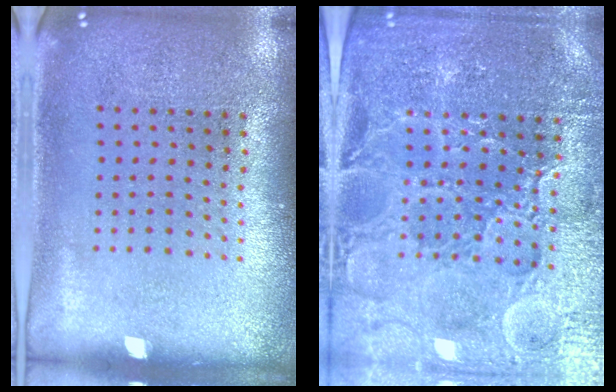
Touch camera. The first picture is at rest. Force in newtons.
{"total": 4.3, "press": 4.1, "slide": 1.2}